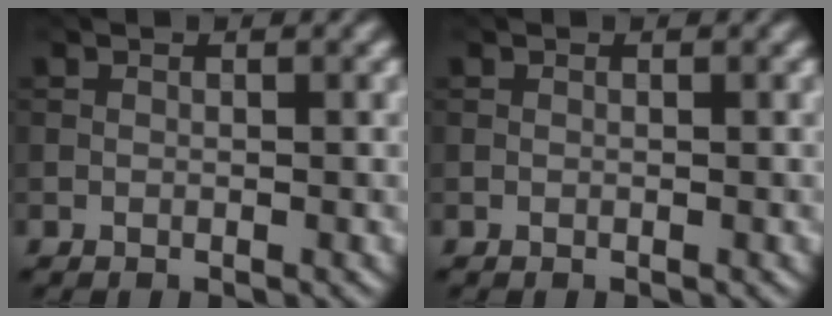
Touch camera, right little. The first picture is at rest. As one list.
[{"total": 0.0}]